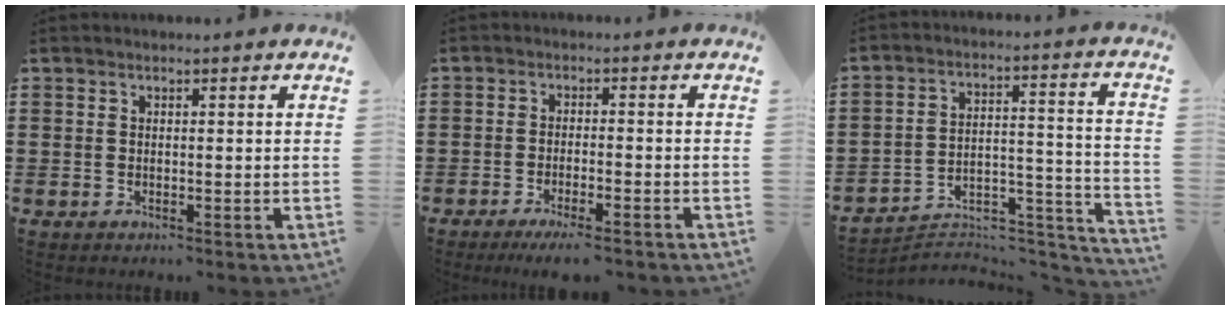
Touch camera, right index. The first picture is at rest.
{"total": 3.2, "force": [-2.7, 0.0, 1.6], "torque": [-0.034, -0.006, -0.053]}
{"total": 4.2, "force": [-3.8, 1.6, 0.8], "torque": [-0.017, -0.001, -0.079]}